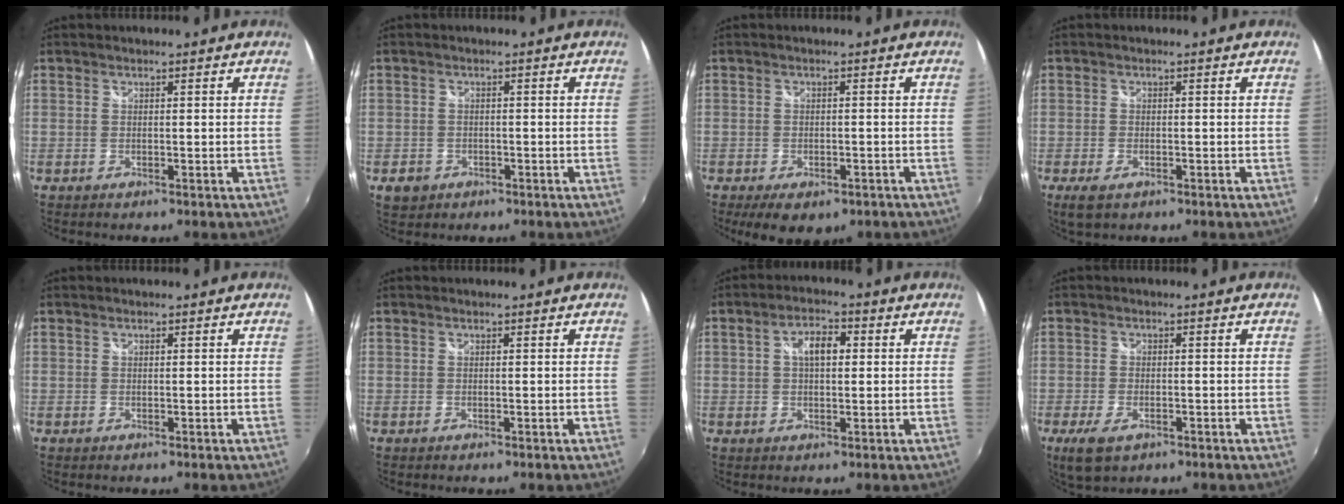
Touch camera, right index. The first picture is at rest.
{"total": 3.3, "force": [-1.4, 2.9, 0.8], "torque": [-0.027, 0.005, -0.016]}
{"total": 7.1, "force": [-4.4, 3.7, 4.2], "torque": [-0.090, -0.019, -0.062]}
{"total": 3.6, "force": [-2.0, 1.9, 2.4], "torque": [-0.055, -0.008, -0.034]}
{"total": 0.0}
{"total": 0.0}
{"total": 5.2, "force": [0.9, 2.7, 4.3], "torque": [-0.075, 0.015, 0.015]}
{"total": 5.5, "force": [-2.9, 2.9, 3.7], "torque": [-0.090, -0.014, -0.051]}